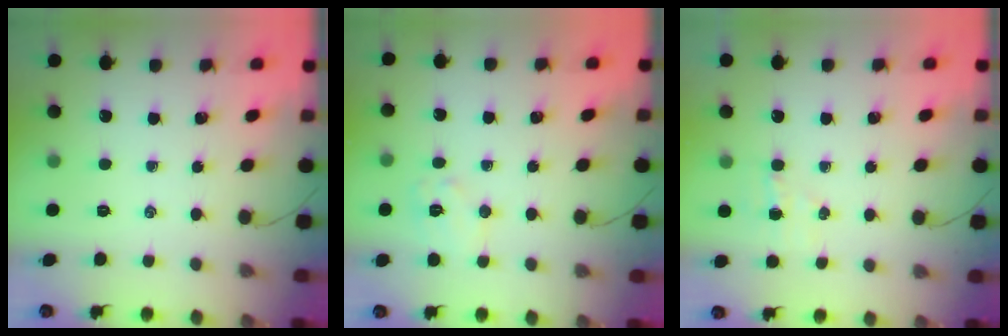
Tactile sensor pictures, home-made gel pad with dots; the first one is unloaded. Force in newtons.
{"total": 7.8, "press": 7.8, "slide": 0.6}
{"total": 3.7, "press": 3.6, "slide": 0.8}